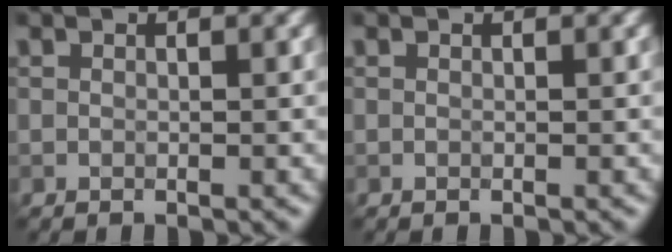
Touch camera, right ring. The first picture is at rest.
{"total": 0.0}